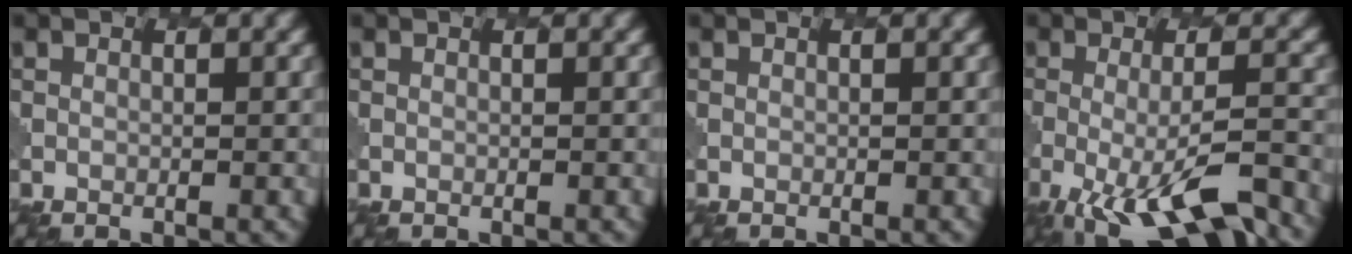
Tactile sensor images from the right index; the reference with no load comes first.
{"total": 0.0}
{"total": 0.0}
{"total": 9.6, "force": [-4.9, 2.6, 7.8], "torque": [-0.124, -0.016, -0.075]}